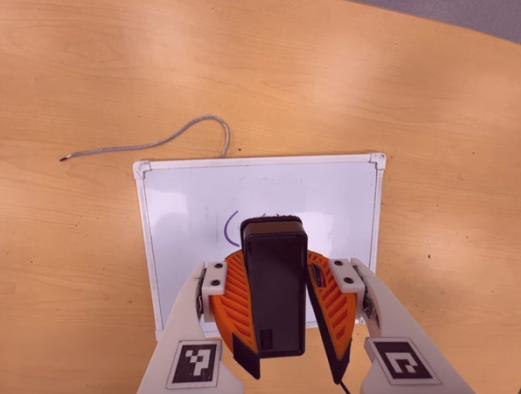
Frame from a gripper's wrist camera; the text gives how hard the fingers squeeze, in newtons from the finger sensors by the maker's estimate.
{"total": 10.4, "left": 10.3, "right": 10.6}